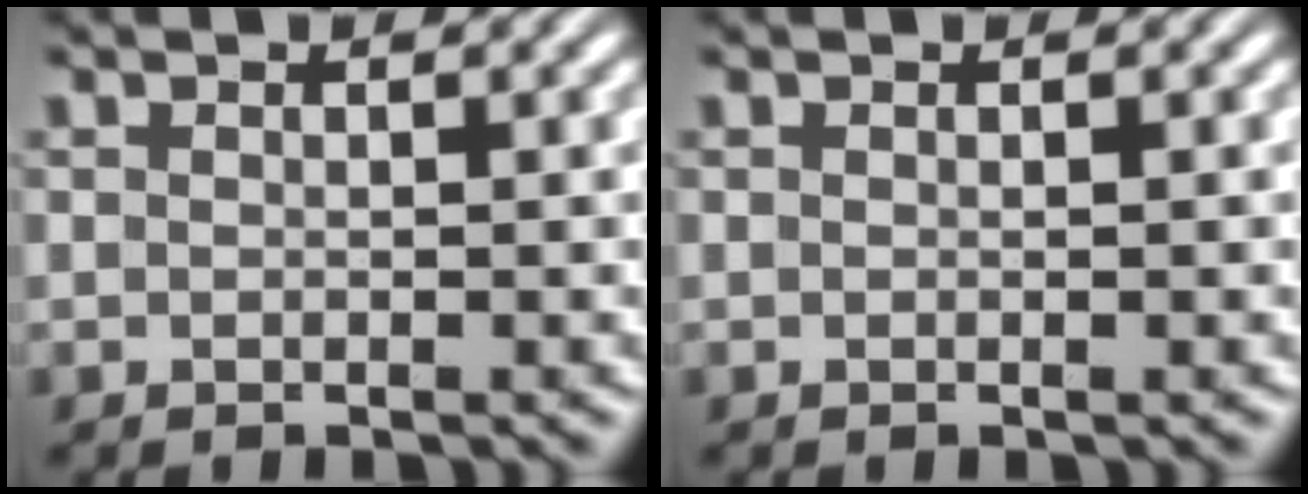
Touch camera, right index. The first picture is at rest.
{"total": 0.0}